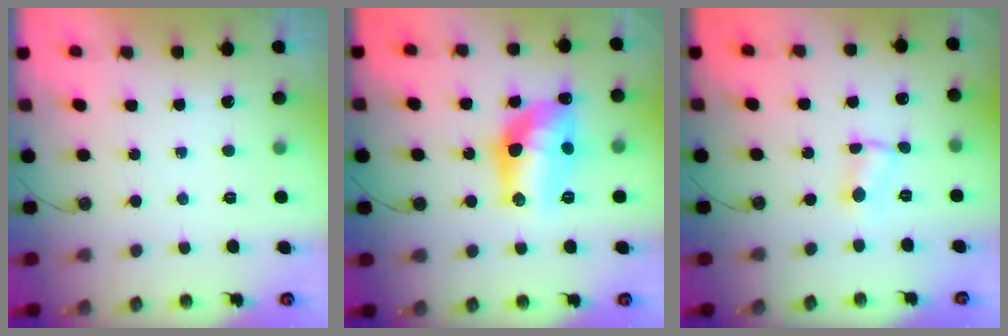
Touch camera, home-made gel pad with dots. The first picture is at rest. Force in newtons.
{"total": 13.9, "press": 13.9, "slide": 0.9}
{"total": 1.6, "press": 1.6, "slide": 0.3}